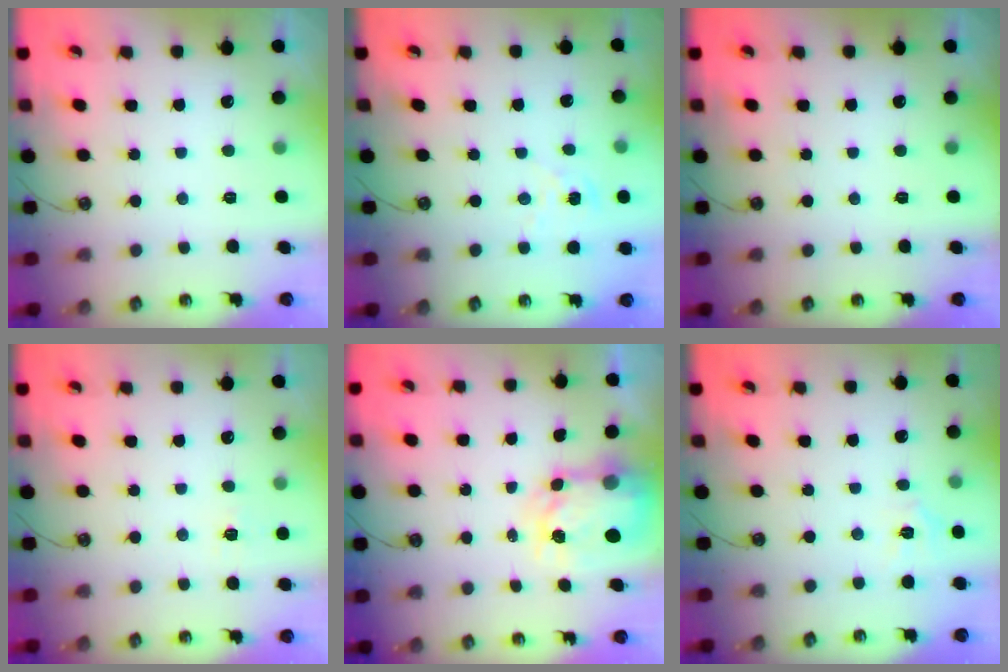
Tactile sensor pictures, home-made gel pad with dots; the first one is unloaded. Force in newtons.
{"total": 1.4, "press": 1.4, "slide": 0.2}
{"total": 0.0}
{"total": 5.6, "press": 5.6, "slide": 0.6}
{"total": 7.0, "press": 7.0, "slide": 0.6}
{"total": 3.5, "press": 3.4, "slide": 0.5}